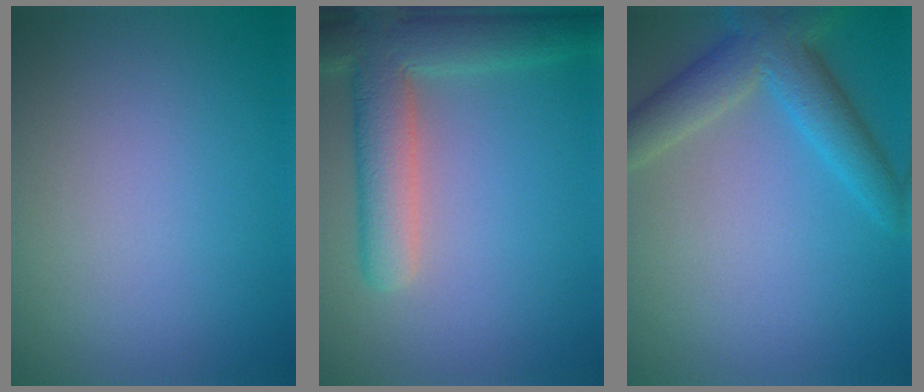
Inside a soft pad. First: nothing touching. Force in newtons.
{"total": 6.6, "press": 6.6, "slide": 0.6}
{"total": 5.3, "press": 5.3, "slide": 0.4}